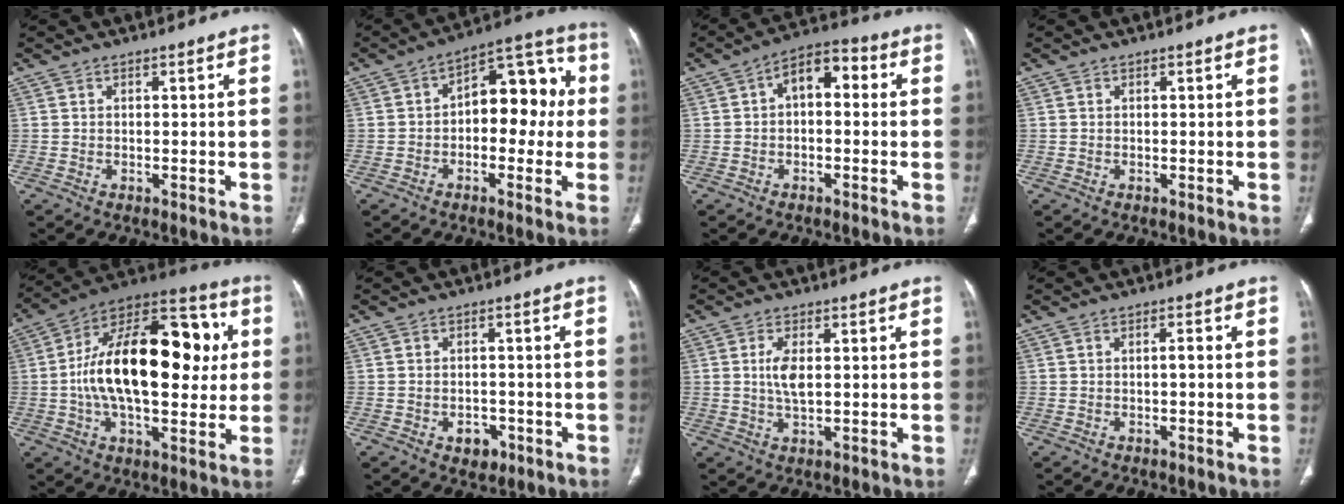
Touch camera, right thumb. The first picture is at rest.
{"total": 13.4, "force": [0.4, 8.0, 10.8], "torque": [-0.098, 0.046, -0.008]}
{"total": 7.4, "force": [0.7, 4.4, 5.9], "torque": [-0.070, 0.029, -0.003]}
{"total": 0.0}
{"total": 27.8, "force": [2.5, 14.4, 23.7], "torque": [-0.362, 0.027, 0.031]}
{"total": 4.0, "force": [-1.7, 3.0, 2.0], "torque": [-0.012, 0.011, -0.016]}
{"total": 4.5, "force": [0.6, 1.9, 4.0], "torque": [-0.086, -0.004, 0.016]}
{"total": 1.0, "force": [-0.2, 0.3, 1.0], "torque": [-0.017, 0.002, -0.004]}